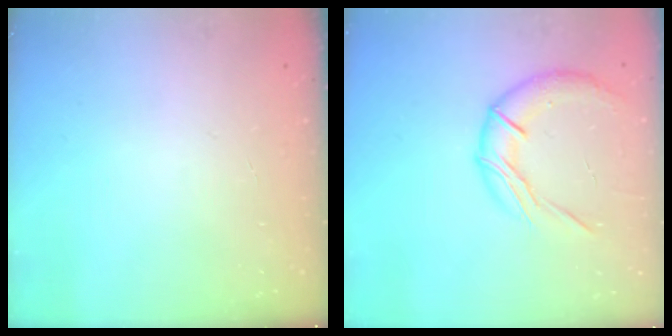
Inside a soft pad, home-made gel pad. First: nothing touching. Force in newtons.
{"total": 13.4, "press": 13.4, "slide": 1.3}